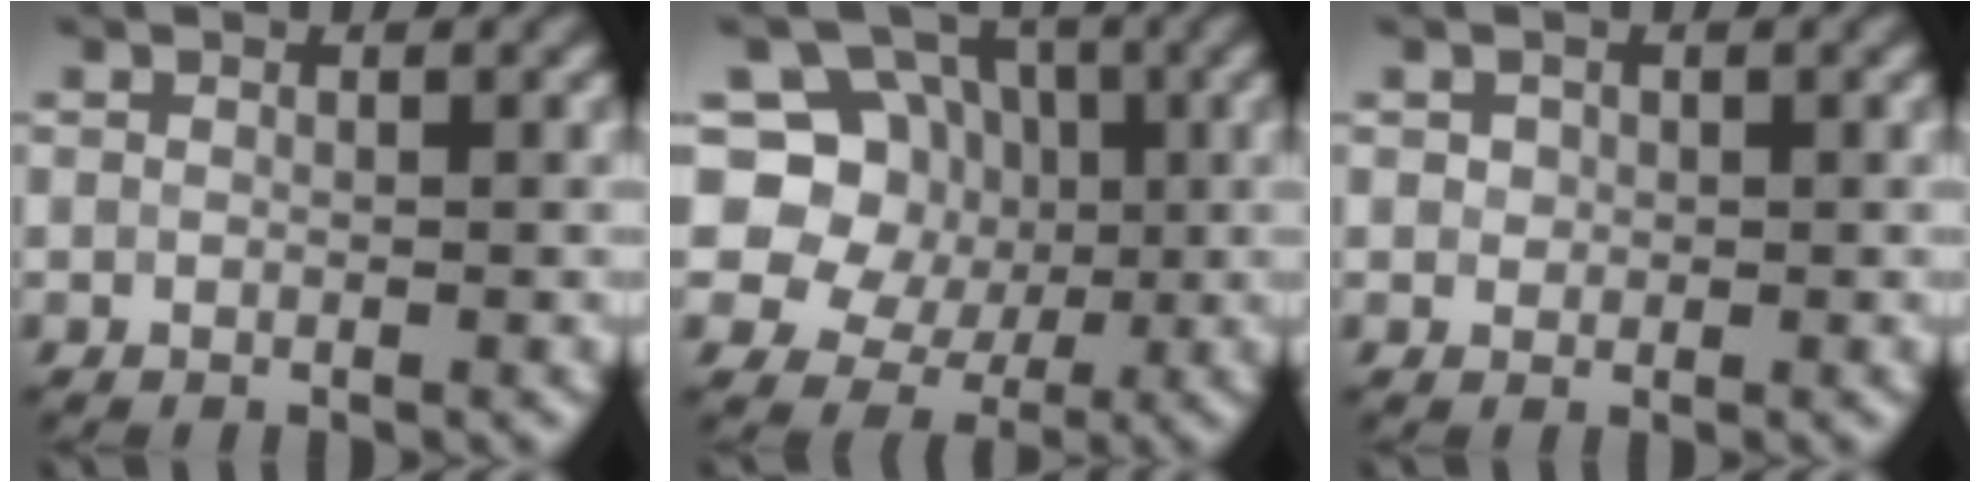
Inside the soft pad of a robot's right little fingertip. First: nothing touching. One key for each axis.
{"total": 8.5, "fx": 1.3, "fy": 7.6, "fz": 3.5, "tx": -0.056, "ty": 0.025, "tz": -0.017}
{"total": 0.9, "fx": 0.2, "fy": 0.9, "fz": 0.3, "tx": 0.000, "ty": -0.003, "tz": 0.004}